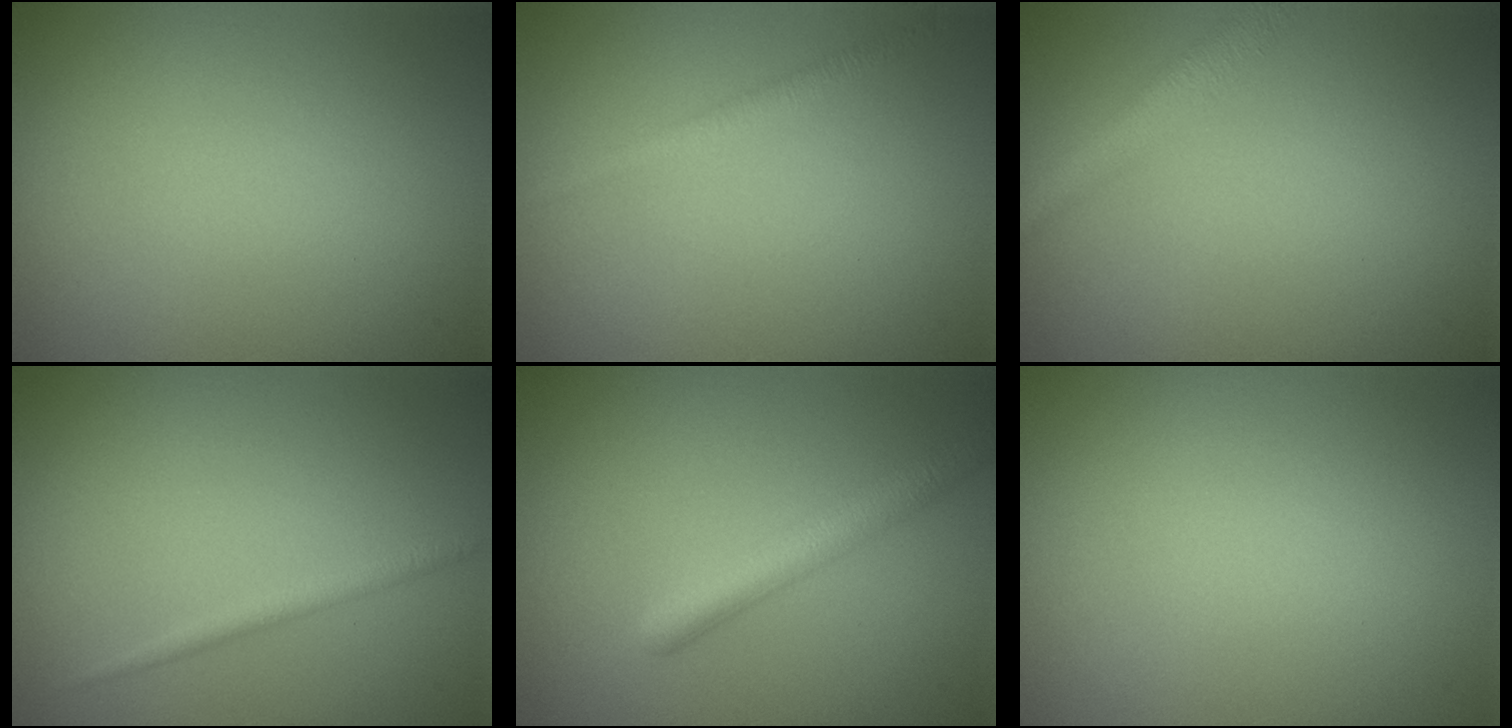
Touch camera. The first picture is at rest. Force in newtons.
{"total": 1.4, "press": 1.4, "slide": 0.0}
{"total": 2.7, "press": 2.7, "slide": 0.1}
{"total": 1.2, "press": 1.2, "slide": 0.1}
{"total": 3.3, "press": 3.2, "slide": 0.1}
{"total": 0.0}